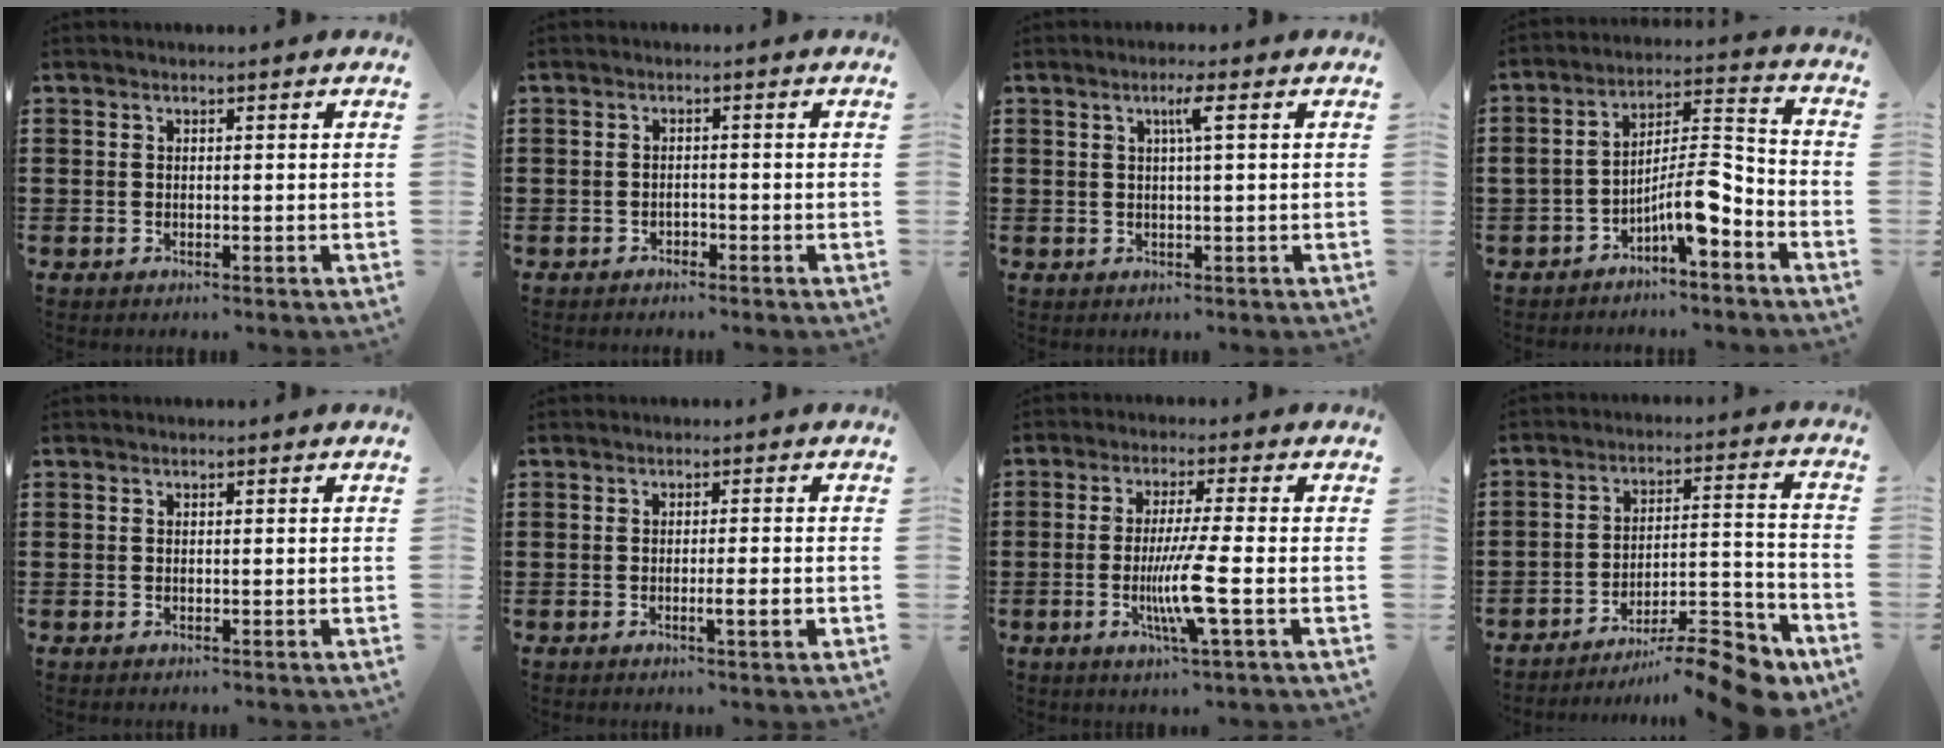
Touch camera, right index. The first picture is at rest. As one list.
[{"total": 1.2, "force": [-1.1, 0.4, 0.2], "torque": [-0.009, 0.000, -0.023]}, {"total": 2.6, "force": [0.7, -0.2, 2.5], "torque": [-0.050, 0.000, 0.008]}, {"total": 9.7, "force": [-5.5, 2.5, 7.6], "torque": [-0.137, 0.003, -0.104]}, {"total": 0.0}, {"total": 2.7, "force": [-0.9, 0.1, 2.5], "torque": [-0.041, -0.004, -0.016]}, {"total": 8.3, "force": [-2.0, 0.0, 8.1], "torque": [-0.155, -0.021, -0.039]}, {"total": 11.4, "force": [-9.7, 1.8, 5.8], "torque": [-0.063, 0.026, -0.186]}]